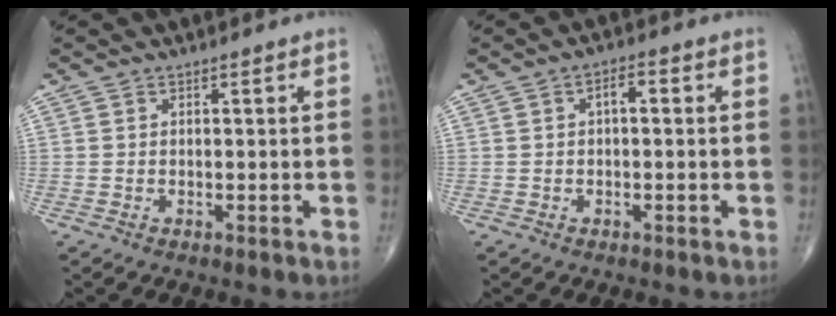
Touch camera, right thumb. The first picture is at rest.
{"total": 2.7, "force": [0.3, 1.2, 2.4], "torque": [-0.033, 0.011, -0.001]}